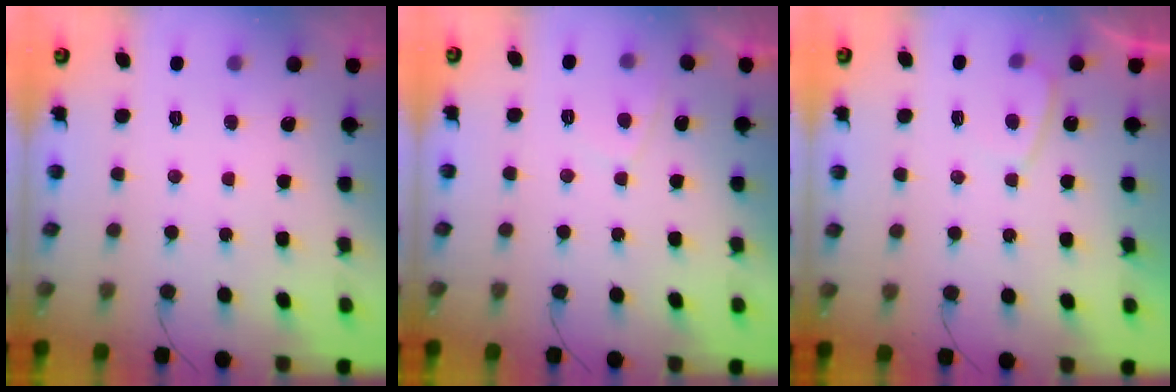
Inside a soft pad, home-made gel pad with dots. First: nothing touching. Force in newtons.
{"total": 1.1, "press": 0.9, "slide": 0.6}
{"total": 2.0, "press": 2.0, "slide": 0.6}